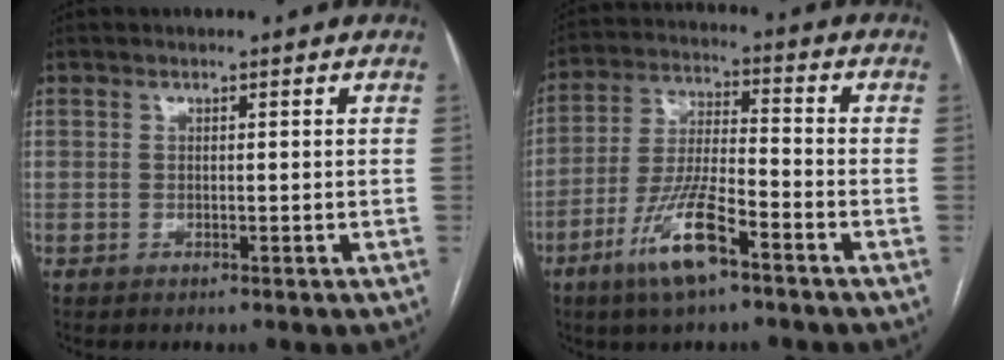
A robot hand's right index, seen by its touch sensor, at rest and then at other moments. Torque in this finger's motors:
{"motor_torque": [1.42, -0.72, 0.45, 0.16]}